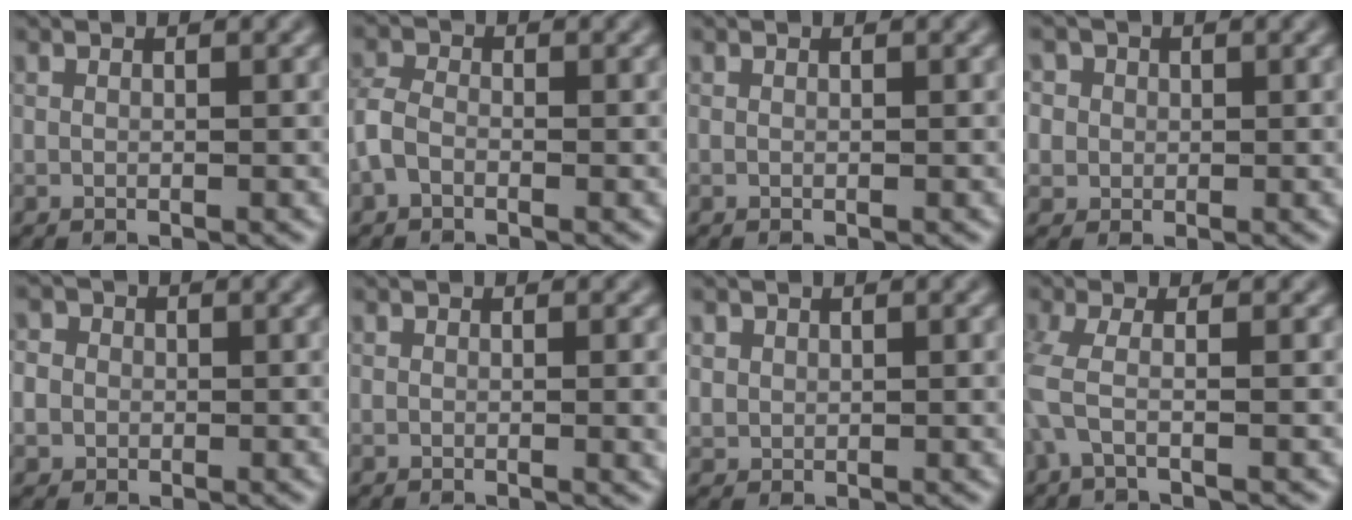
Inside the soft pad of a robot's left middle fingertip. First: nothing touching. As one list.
[{"total": 2.0, "force": [-1.5, 1.0, 0.9], "torque": [-0.037, 0.010, -0.026]}, {"total": 0.0}, {"total": 2.5, "force": [1.1, 2.2, 0.5], "torque": [-0.031, 0.010, 0.028]}, {"total": 3.2, "force": [0.7, 2.9, 1.1], "torque": [-0.029, 0.026, 0.002]}, {"total": 1.7, "force": [0.1, 0.6, 1.6], "torque": [-0.012, 0.004, 0.007]}, {"total": 0.5, "force": [0.4, 0.4, -0.1], "torque": [-0.013, 0.003, 0.026]}, {"total": 2.1, "force": [-1.2, -0.2, 1.8], "torque": [-0.052, -0.003, -0.018]}]